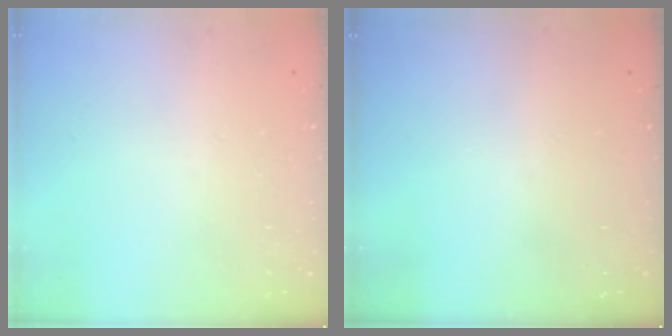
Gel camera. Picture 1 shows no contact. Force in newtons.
{"total": 0.0}